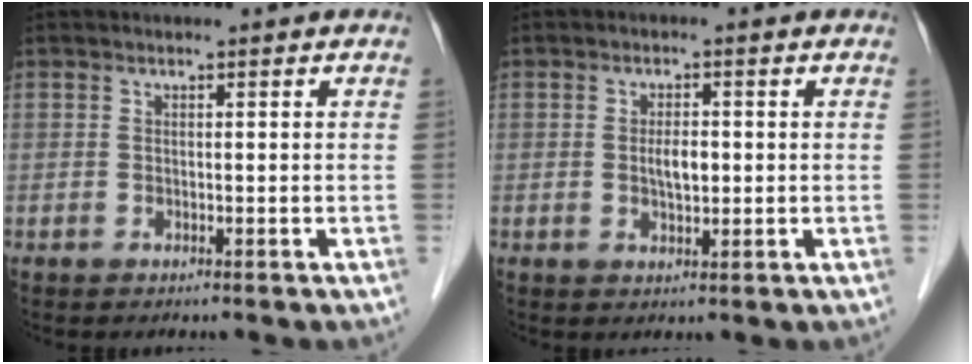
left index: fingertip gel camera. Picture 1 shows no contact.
{"total": 3.0, "force": [0.0, 1.2, 2.7], "torque": [-0.050, 0.000, 0.001]}